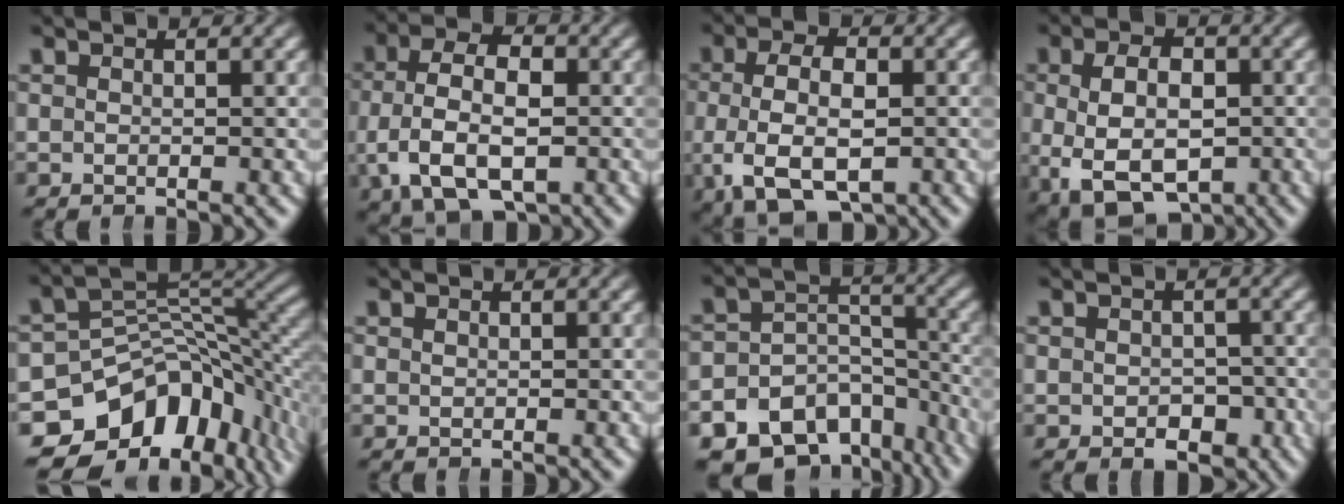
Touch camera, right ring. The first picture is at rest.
{"total": 9.3, "force": [-1.1, 6.5, 6.6], "torque": [-0.143, -0.025, -0.004]}
{"total": 8.5, "force": [-2.5, 5.4, 6.1], "torque": [-0.131, -0.031, -0.019]}
{"total": 9.0, "force": [-3.3, 6.2, 5.6], "torque": [-0.114, -0.043, -0.030]}
{"total": 15.6, "force": [-4.8, 11.3, 9.7], "torque": [-0.144, -0.030, -0.072]}
{"total": 0.6, "force": [0.3, -0.6, 0.0], "torque": [0.005, -0.004, 0.008]}
{"total": 13.6, "force": [-7.7, 9.7, 5.6], "torque": [-0.095, -0.039, -0.119]}
{"total": 2.8, "force": [-2.0, 1.6, 0.8], "torque": [0.010, -0.012, -0.027]}